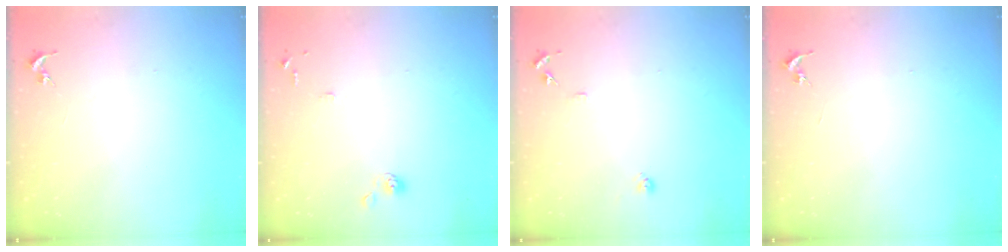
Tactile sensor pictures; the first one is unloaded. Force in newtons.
{"total": 7.0, "press": 7.0, "slide": 0.7}
{"total": 8.3, "press": 8.3, "slide": 0.7}
{"total": 0.0}